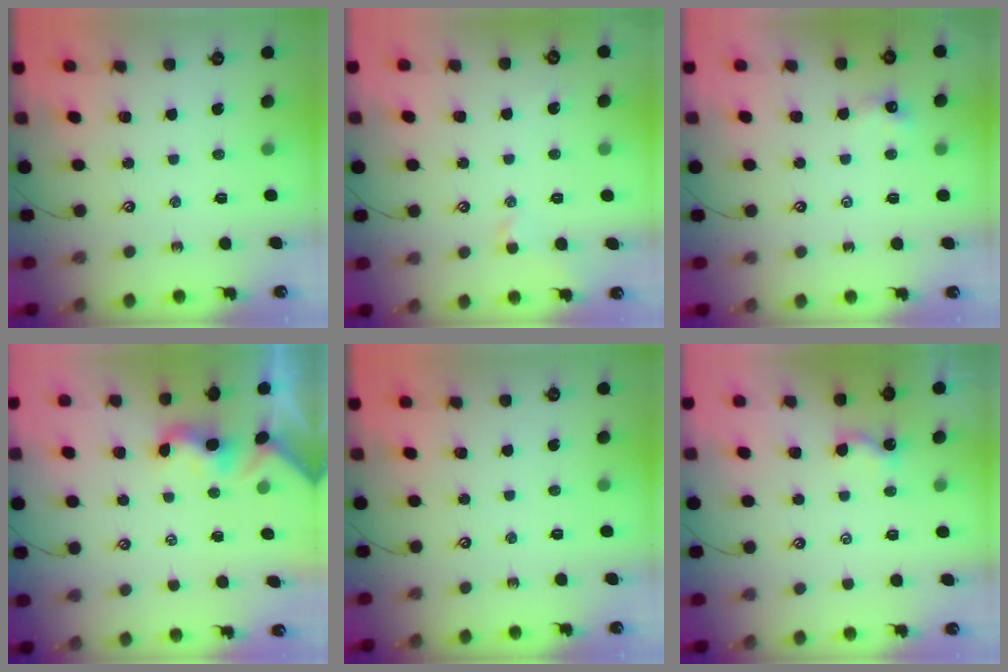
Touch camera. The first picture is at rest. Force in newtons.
{"total": 0.9, "press": 0.7, "slide": 0.6}
{"total": 1.7, "press": 1.7, "slide": 0.4}
{"total": 1.9, "press": 1.8, "slide": 0.5}
{"total": 0.0}
{"total": 2.5, "press": 2.5, "slide": 0.1}